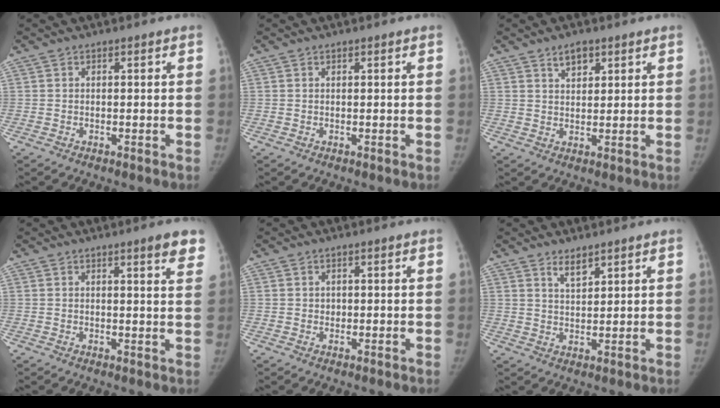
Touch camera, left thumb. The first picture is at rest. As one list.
[{"total": 0.0}, {"total": 3.6, "force": [2.4, 1.8, 2.0], "torque": [-0.019, -0.015, 0.044]}, {"total": 5.2, "force": [3.4, 0.7, 3.8], "torque": [-0.035, -0.014, 0.040]}, {"total": 0.9, "force": [0.1, 0.8, 0.3], "torque": [0.002, 0.002, 0.002]}, {"total": 3.1, "force": [2.4, 1.0, 1.7], "torque": [-0.022, -0.021, 0.047]}]